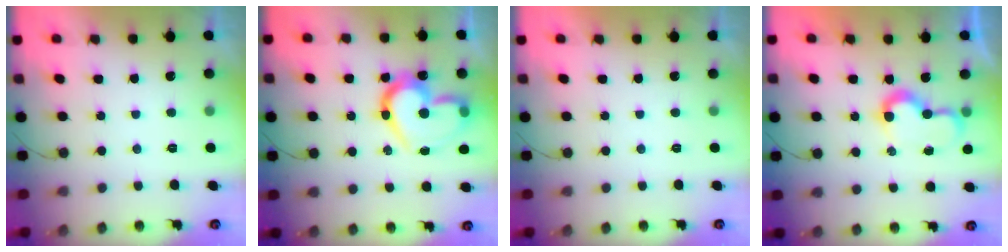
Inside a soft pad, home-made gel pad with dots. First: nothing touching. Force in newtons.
{"total": 19.7, "press": 19.7, "slide": 1.8}
{"total": 1.8, "press": 1.8, "slide": 0.0}
{"total": 7.5, "press": 7.5, "slide": 0.4}